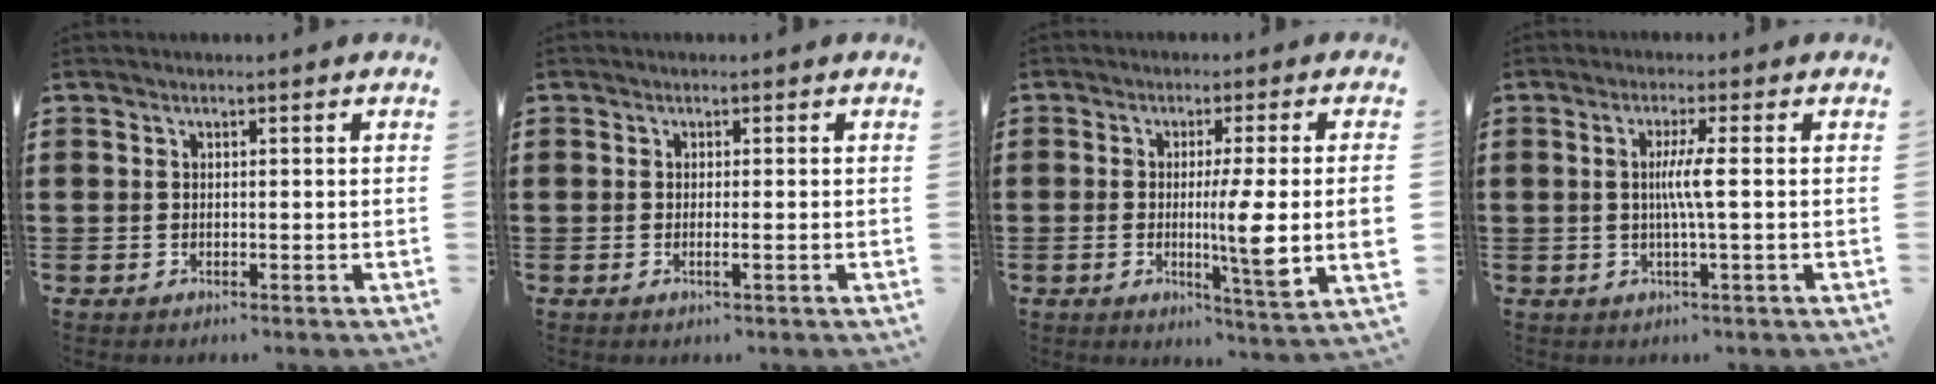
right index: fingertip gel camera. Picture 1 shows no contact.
{"total": 1.2, "force": [-0.4, -0.1, 1.1], "torque": [-0.019, -0.005, -0.006]}
{"total": 8.7, "force": [-0.3, -0.1, 8.7], "torque": [-0.158, -0.020, -0.014]}
{"total": 3.9, "force": [0.1, -0.4, 3.9], "torque": [-0.073, -0.006, -0.004]}